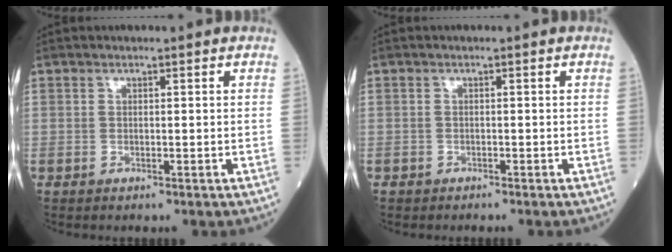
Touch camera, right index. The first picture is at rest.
{"total": 0.5, "force": [-0.4, 0.3, 0.0], "torque": [-0.010, 0.000, -0.011]}